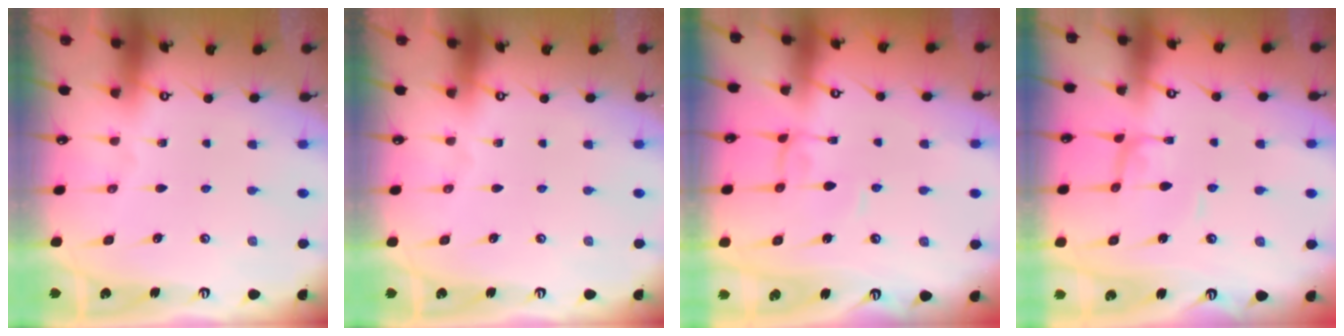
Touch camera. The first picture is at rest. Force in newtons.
{"total": 0.0}
{"total": 0.8, "press": 0.7, "slide": 0.1}
{"total": 0.9, "press": 0.9, "slide": 0.1}